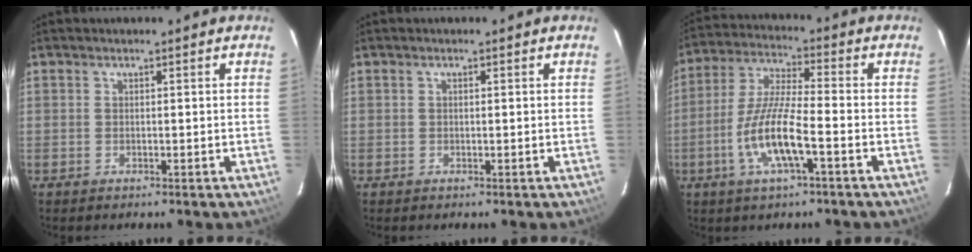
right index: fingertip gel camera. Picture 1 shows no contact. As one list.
[{"total": 0.0}, {"total": 11.3, "force": [-4.3, 1.9, 10.3], "torque": [-0.219, -0.006, -0.084]}]